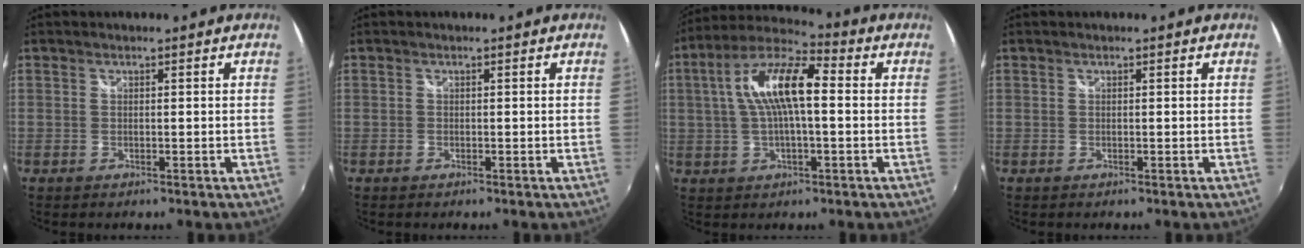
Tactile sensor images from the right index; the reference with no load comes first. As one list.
[{"total": 0.0}, {"total": 13.3, "force": [1.4, 4.5, 12.4], "torque": [-0.237, 0.024, 0.018]}, {"total": 0.0}]